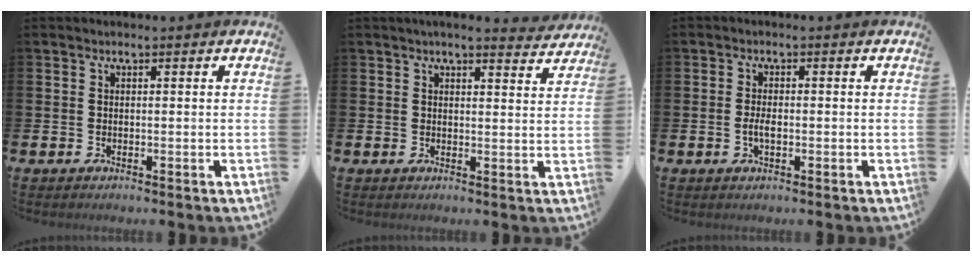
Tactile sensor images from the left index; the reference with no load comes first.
{"total": 3.6, "force": [3.5, 0.1, 0.8], "torque": [-0.015, -0.016, 0.061]}
{"total": 2.0, "force": [-0.3, 0.9, 1.7], "torque": [-0.022, -0.003, -0.008]}